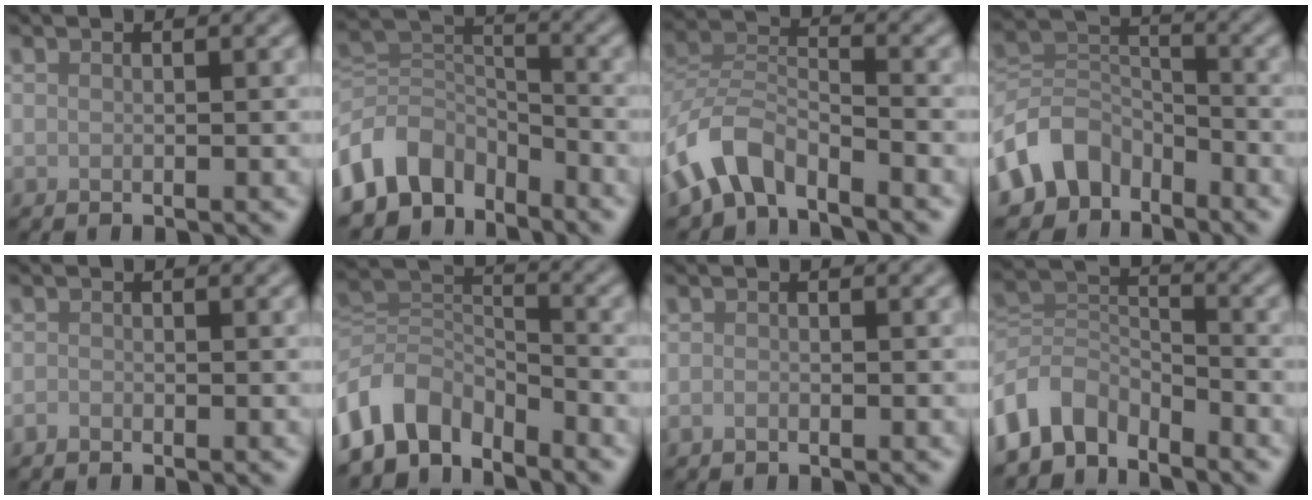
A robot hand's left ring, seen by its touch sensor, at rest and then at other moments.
{"total": 7.6, "force": [-4.9, 5.0, 3.0], "torque": [-0.046, -0.001, -0.108]}
{"total": 5.6, "force": [-4.2, 2.5, 2.7], "torque": [-0.048, 0.001, -0.092]}
{"total": 6.1, "force": [-4.2, 4.0, 2.0], "torque": [-0.023, 0.002, -0.095]}
{"total": 0.5, "force": [-0.5, 0.2, 0.1], "torque": [0.001, -0.003, -0.010]}
{"total": 6.6, "force": [-4.6, 3.7, 2.9], "torque": [-0.041, 0.001, -0.095]}
{"total": 0.6, "force": [-0.4, 0.2, 0.3], "torque": [-0.004, -0.002, -0.009]}
{"total": 5.5, "force": [-3.9, 3.1, 2.2], "torque": [-0.032, 0.001, -0.083]}